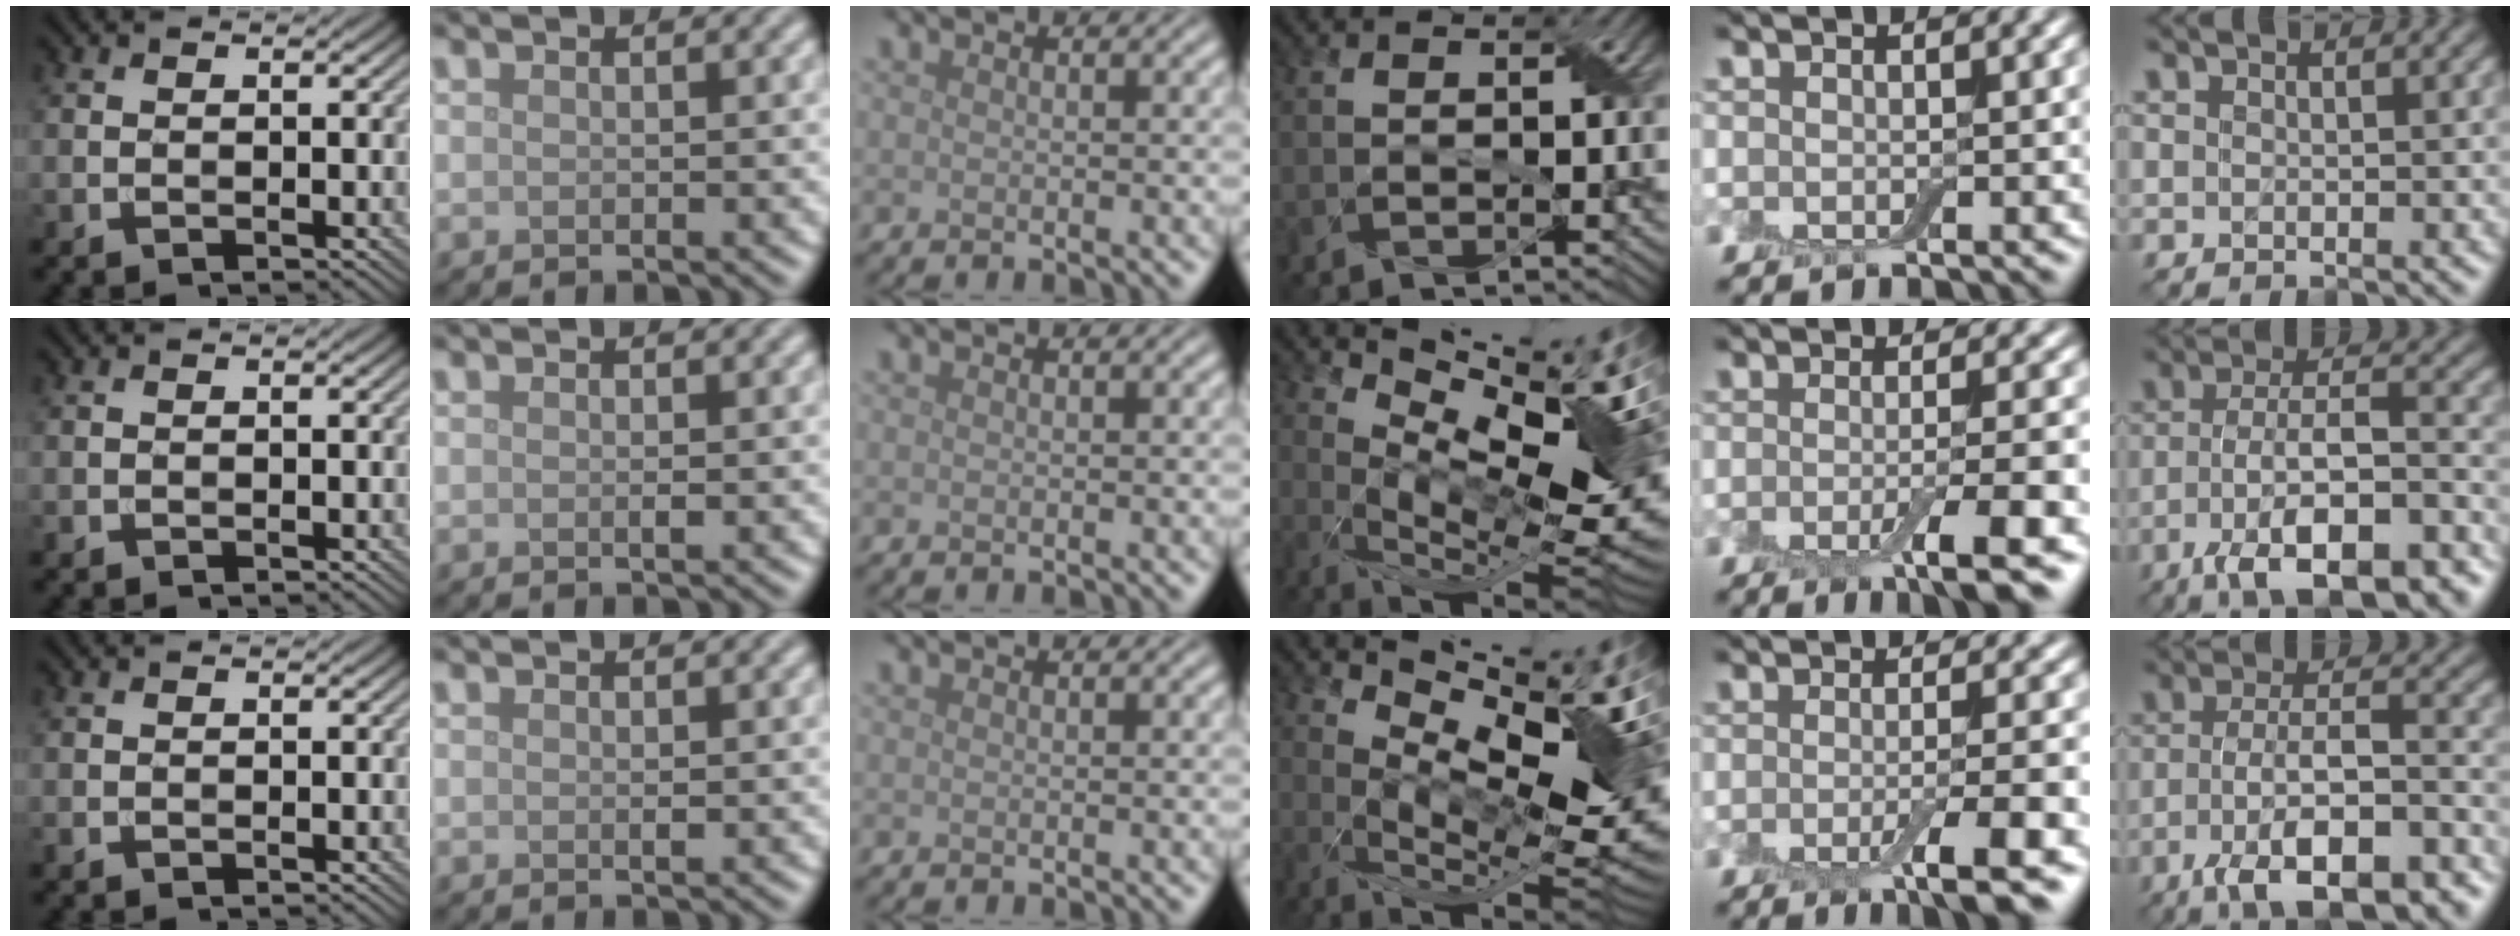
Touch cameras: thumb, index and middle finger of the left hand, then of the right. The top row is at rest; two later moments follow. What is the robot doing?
{"motion": "wrap", "object": "adhesive wrap"}